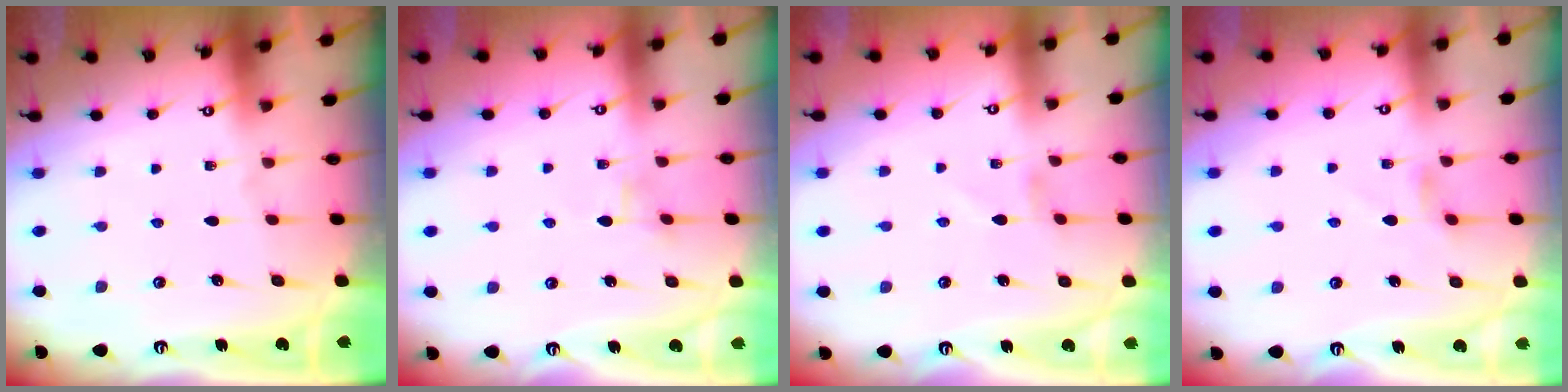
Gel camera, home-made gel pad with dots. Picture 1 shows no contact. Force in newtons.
{"total": 1.9, "press": 1.9, "slide": 0.2}
{"total": 0.6, "press": 0.6, "slide": 0.3}
{"total": 2.5, "press": 2.5, "slide": 0.4}